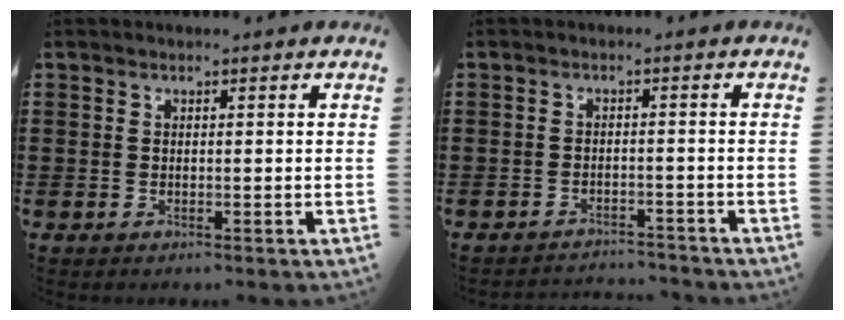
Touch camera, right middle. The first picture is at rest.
{"total": 2.3, "force": [-2.3, 0.2, 0.0], "torque": [-0.007, 0.001, -0.048]}